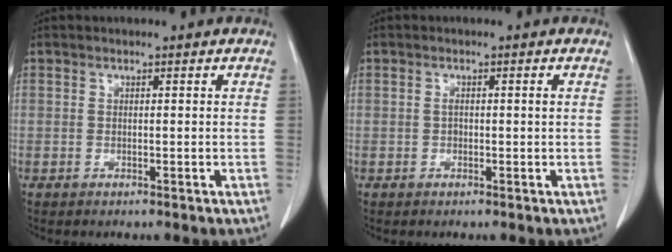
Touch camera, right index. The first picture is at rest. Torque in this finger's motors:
{"motor_torque": [-0.03, 0.06, 0.06, 0.01]}